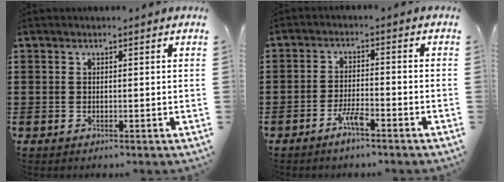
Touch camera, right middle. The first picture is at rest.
{"total": 3.6, "force": [-2.5, 0.7, 2.5], "torque": [-0.056, 0.002, -0.051]}